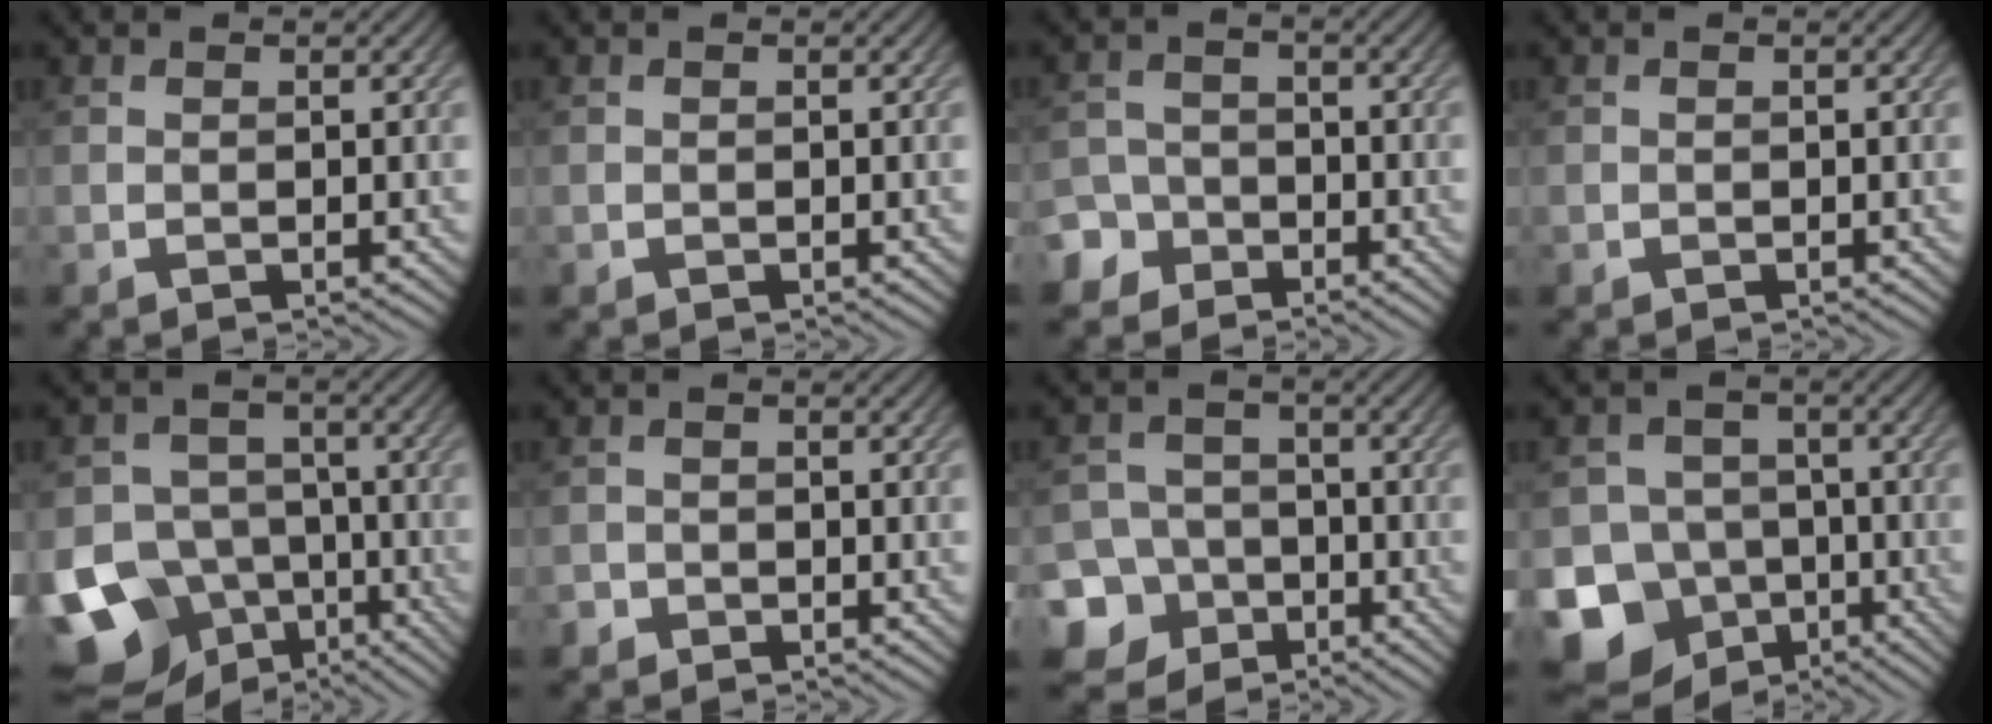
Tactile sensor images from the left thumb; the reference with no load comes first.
{"total": 0.0}
{"total": 5.1, "force": [-3.7, 3.5, 0.8], "torque": [-0.003, -0.003, -0.080]}
{"total": 0.0}
{"total": 15.0, "force": [-8.7, 11.0, 5.4], "torque": [-0.143, -0.042, -0.135]}
{"total": 1.5, "force": [-1.0, 1.0, 0.0], "torque": [0.006, 0.000, -0.022]}
{"total": 9.7, "force": [-5.1, 7.9, 2.4], "torque": [-0.066, -0.026, -0.112]}
{"total": 12.8, "force": [-6.9, 10.1, 3.6], "torque": [-0.096, -0.034, -0.132]}